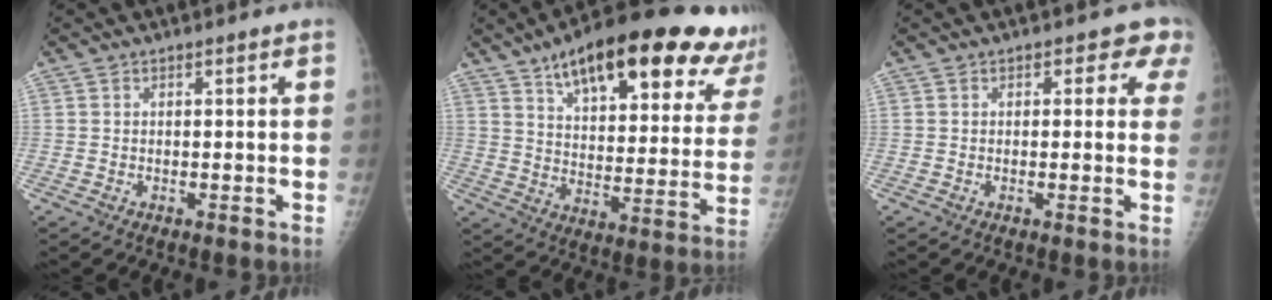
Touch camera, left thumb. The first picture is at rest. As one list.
[{"total": 27.7, "force": [18.4, 9.3, 18.5], "torque": [-0.234, -0.045, 0.256]}, {"total": 3.9, "force": [1.9, 2.5, 2.2], "torque": [0.015, -0.002, 0.010]}]